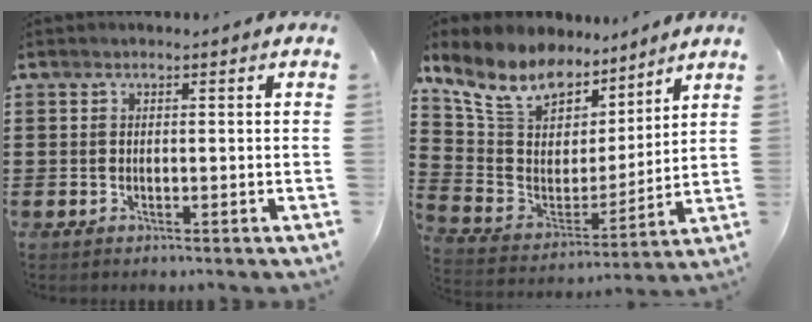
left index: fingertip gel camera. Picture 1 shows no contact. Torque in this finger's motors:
{"motor_torque": [2.14, 0.00, 1.05, 0.21]}